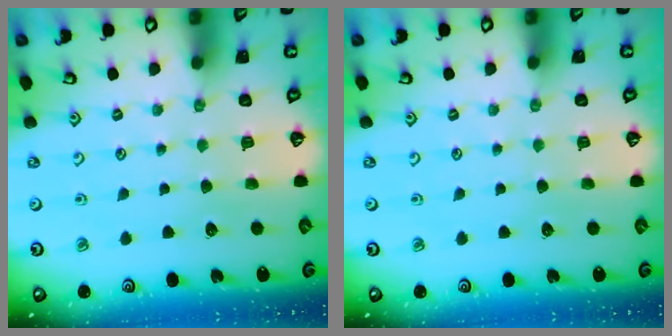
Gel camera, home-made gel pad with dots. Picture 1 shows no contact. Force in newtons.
{"total": 0.0}